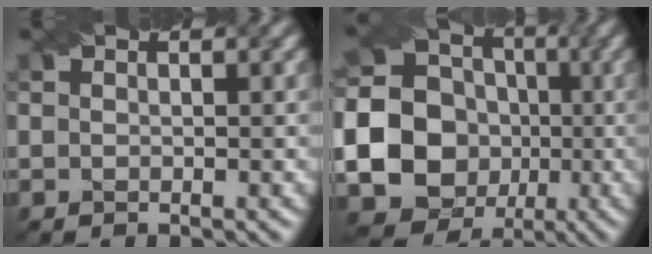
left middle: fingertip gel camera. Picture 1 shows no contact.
{"total": 25.4, "force": [-4.3, 24.1, 6.7], "torque": [-0.143, -0.013, -0.111]}